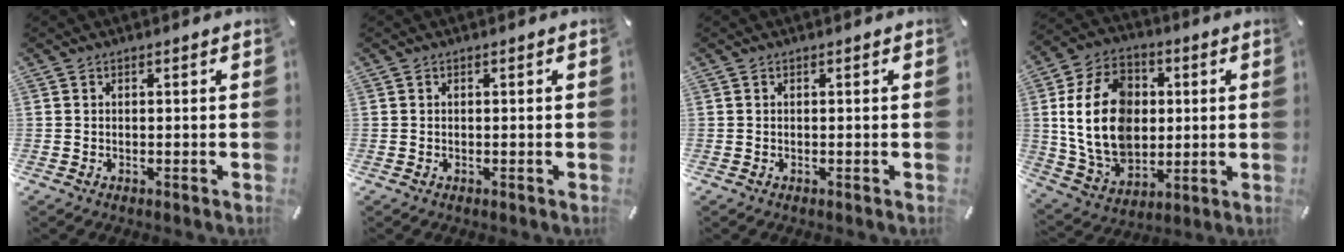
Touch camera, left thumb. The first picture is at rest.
{"total": 0.0}
{"total": 0.0}
{"total": 18.9, "force": [1.6, 14.4, 12.2], "torque": [-0.254, 0.006, 0.028]}